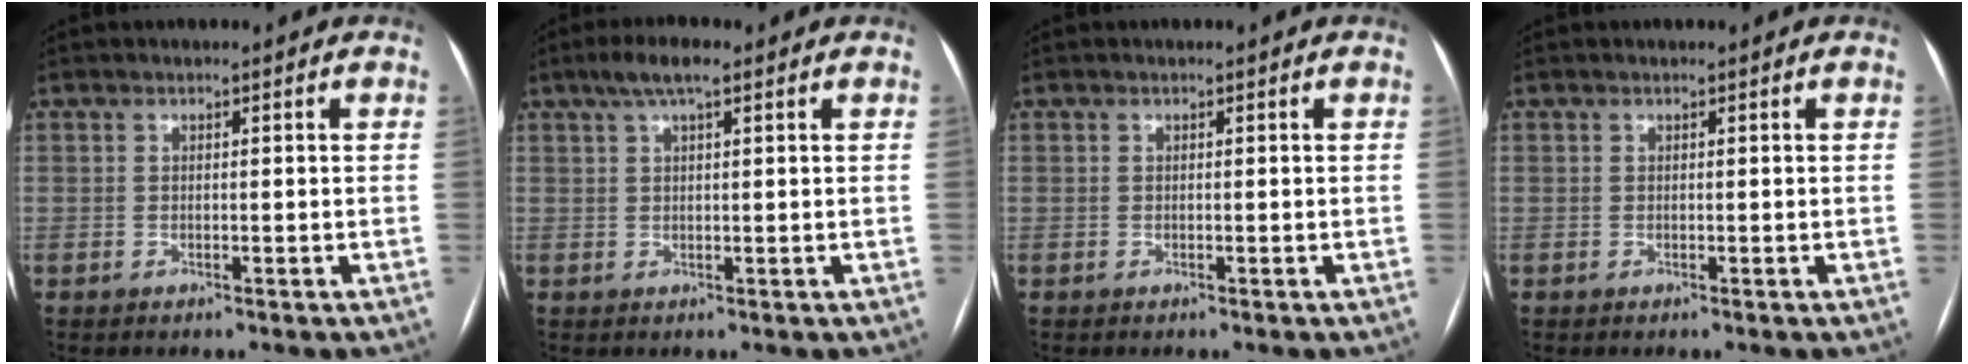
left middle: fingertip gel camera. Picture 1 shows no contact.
{"total": 4.2, "force": [2.6, 0.7, 3.3], "torque": [-0.066, 0.019, 0.046]}
{"total": 0.0}
{"total": 0.0}